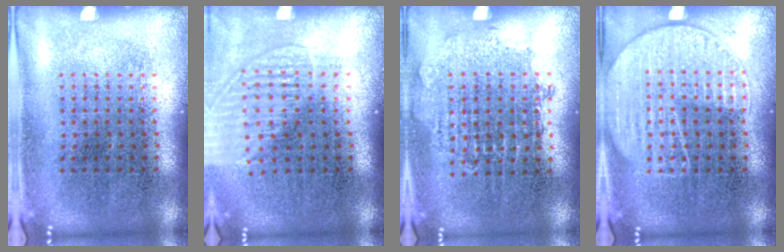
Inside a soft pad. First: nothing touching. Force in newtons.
{"total": 1.4, "press": 1.2, "slide": 0.6}
{"total": 0.8, "press": 0.8, "slide": 0.2}
{"total": 2.6, "press": 2.6, "slide": 0.3}